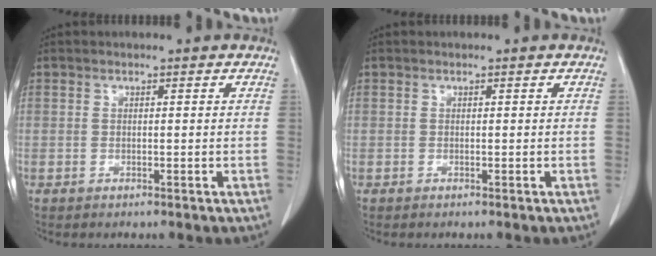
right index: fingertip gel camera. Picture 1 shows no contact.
{"total": 0.0}